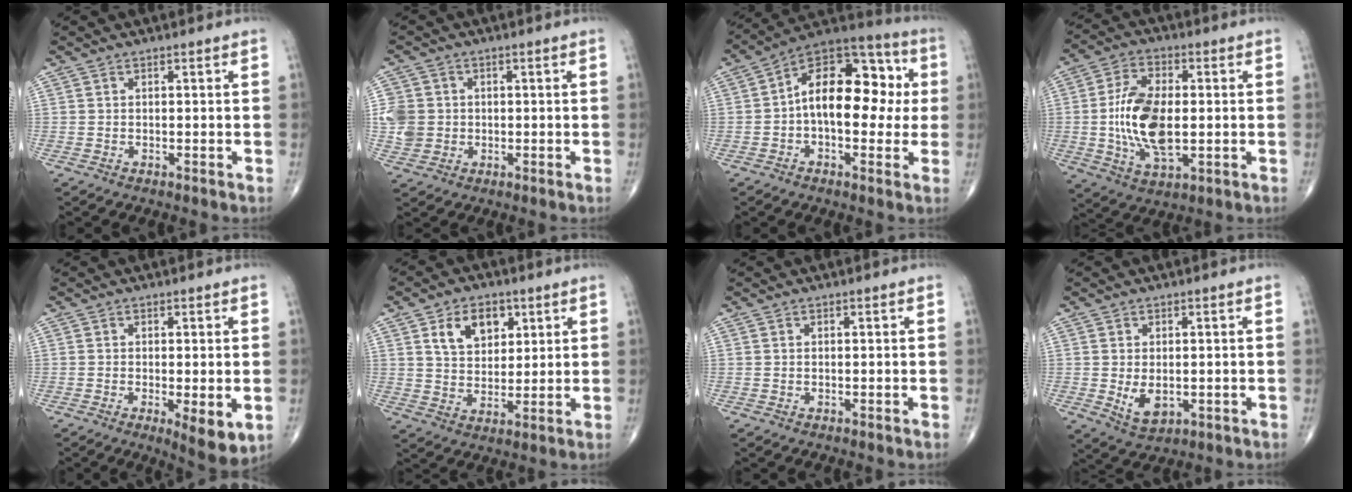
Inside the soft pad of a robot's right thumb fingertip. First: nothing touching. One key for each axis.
{"total": 6.4, "fx": 0.0, "fy": 5.9, "fz": 2.5, "tx": -0.041, "ty": 0.005, "tz": 0.004}
{"total": 18.2, "fx": 0.7, "fy": 10.4, "fz": 15.0, "tx": -0.189, "ty": 0.042, "tz": 0.001}
{"total": 14.1, "fx": -0.6, "fy": 7.1, "fz": 12.1, "tx": -0.230, "ty": -0.002, "tz": -0.010}
{"total": 6.4, "fx": -1.5, "fy": 1.9, "fz": 5.9, "tx": -0.088, "ty": -0.020, "tz": -0.021}
{"total": 9.1, "fx": 3.9, "fy": 6.1, "fz": 5.5, "tx": -0.062, "ty": -0.018, "tz": 0.070}
{"total": 0.0}
{"total": 5.1, "fx": -0.5, "fy": 3.1, "fz": 3.9, "tx": -0.061, "ty": -0.012, "tz": 0.003}